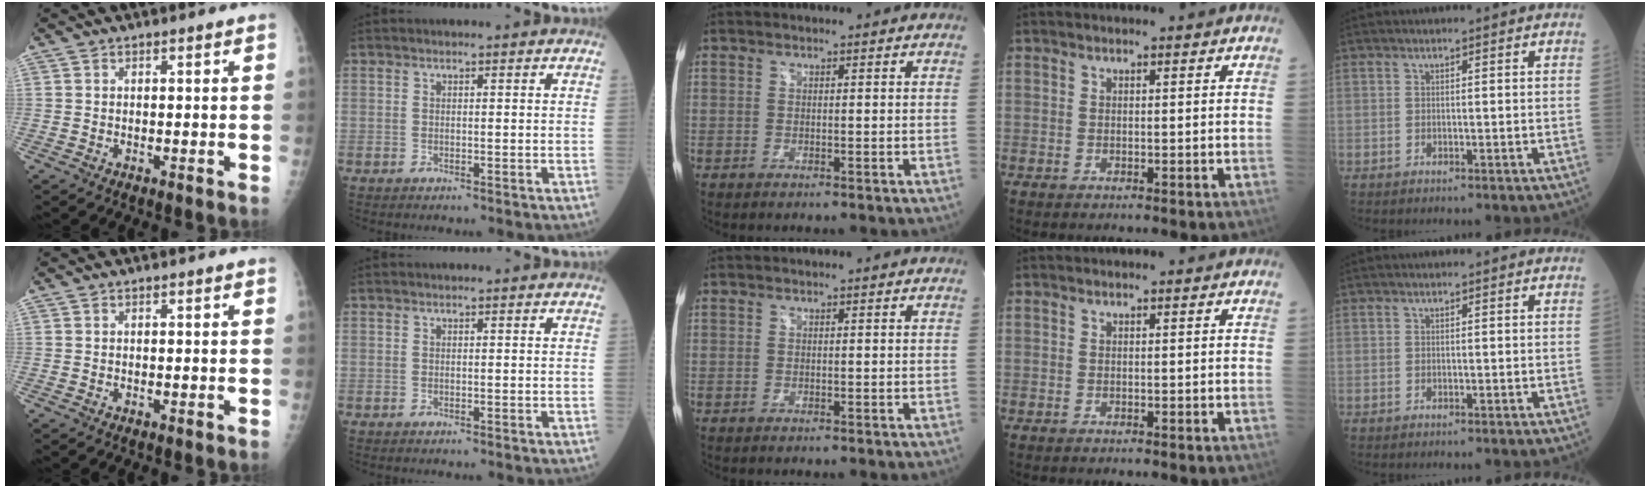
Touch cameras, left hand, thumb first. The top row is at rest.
{}